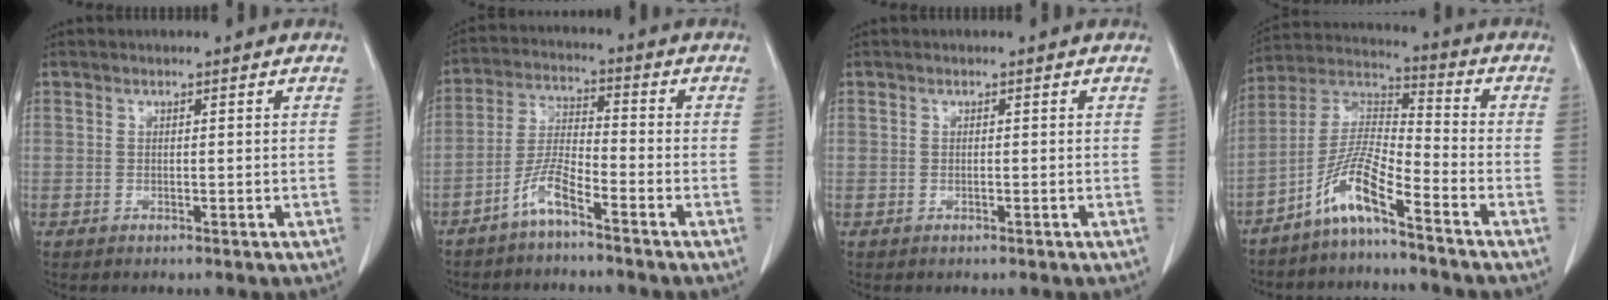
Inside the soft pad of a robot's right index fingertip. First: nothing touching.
{"total": 5.6, "force": [-3.9, 0.5, 3.9], "torque": [-0.087, -0.001, -0.082]}
{"total": 0.0}
{"total": 8.7, "force": [-5.9, 0.3, 6.4], "torque": [-0.137, 0.005, -0.121]}